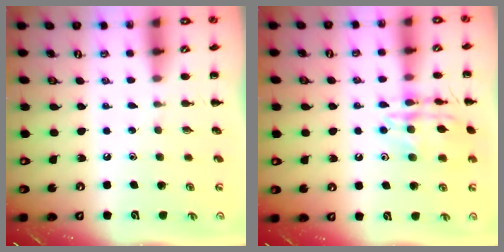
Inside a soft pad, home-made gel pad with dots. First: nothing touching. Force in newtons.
{"total": 15.2, "press": 15.2, "slide": 0.8}